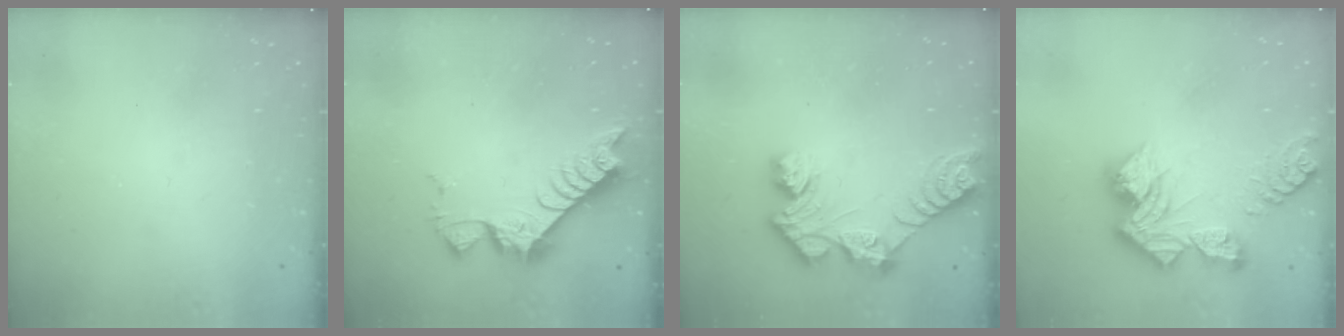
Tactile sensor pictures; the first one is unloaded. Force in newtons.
{"total": 8.4, "press": 8.4, "slide": 0.8}
{"total": 11.8, "press": 11.7, "slide": 1.1}
{"total": 15.8, "press": 15.7, "slide": 1.6}